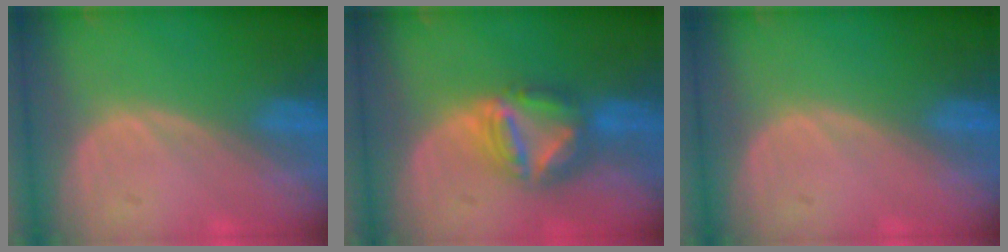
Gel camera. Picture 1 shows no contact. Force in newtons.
{"total": 7.7, "press": 6.6, "slide": 4.0}
{"total": 0.0}